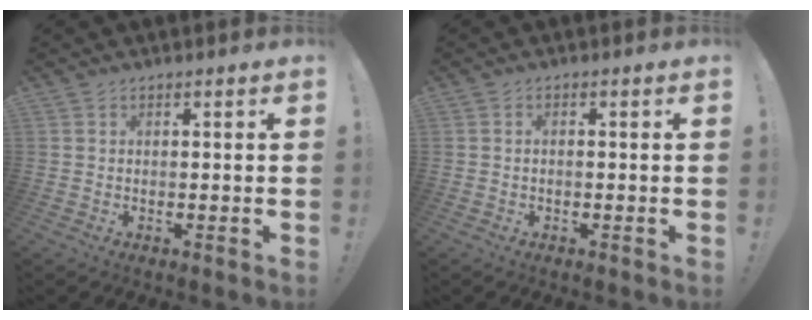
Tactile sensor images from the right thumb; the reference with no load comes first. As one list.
[{"total": 0.8, "force": [-0.4, 0.2, 0.7], "torque": [-0.012, 0.001, -0.006]}]